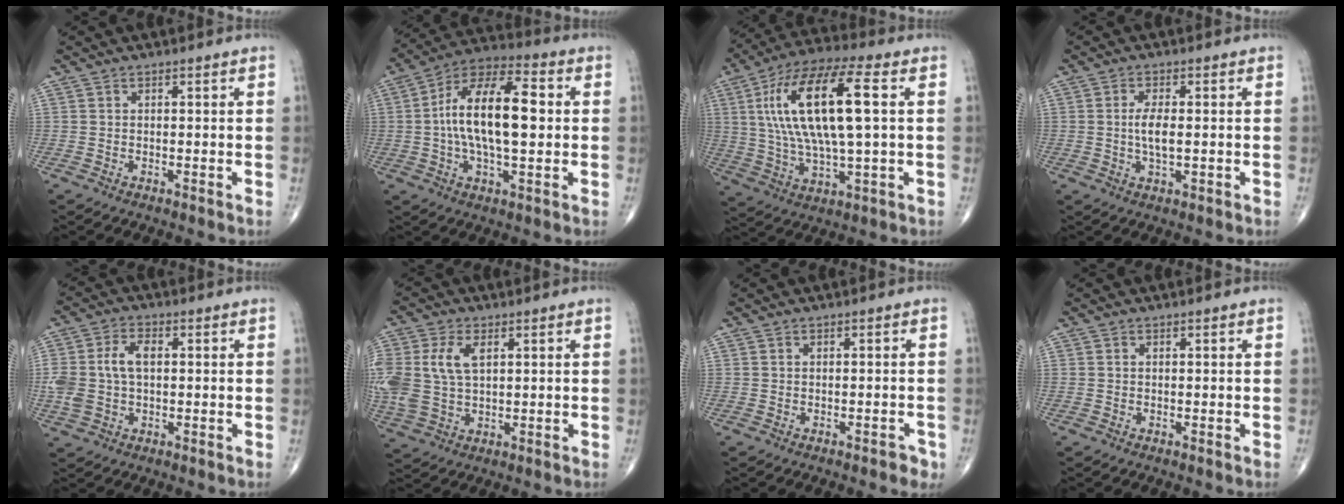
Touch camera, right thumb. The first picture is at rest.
{"total": 17.4, "force": [1.0, 7.4, 15.7], "torque": [-0.272, 0.026, 0.007]}
{"total": 20.6, "force": [3.7, 6.3, 19.2], "torque": [-0.383, 0.015, 0.065]}
{"total": 4.6, "force": [-0.1, 1.8, 4.2], "torque": [-0.084, -0.006, -0.003]}
{"total": 8.6, "force": [0.5, 5.3, 6.8], "torque": [-0.156, 0.020, 0.015]}
{"total": 12.4, "force": [2.6, 7.5, 9.6], "torque": [-0.233, 0.004, 0.057]}
{"total": 1.7, "force": [-1.0, 0.8, 1.0], "torque": [-0.011, 0.005, -0.012]}
{"total": 0.0}